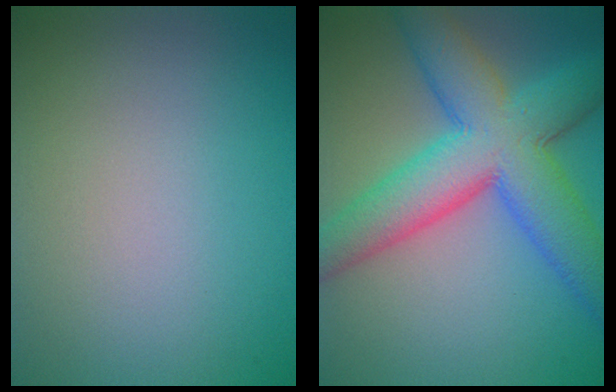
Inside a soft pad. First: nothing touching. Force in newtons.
{"total": 10.3, "press": 10.3, "slide": 0.4}